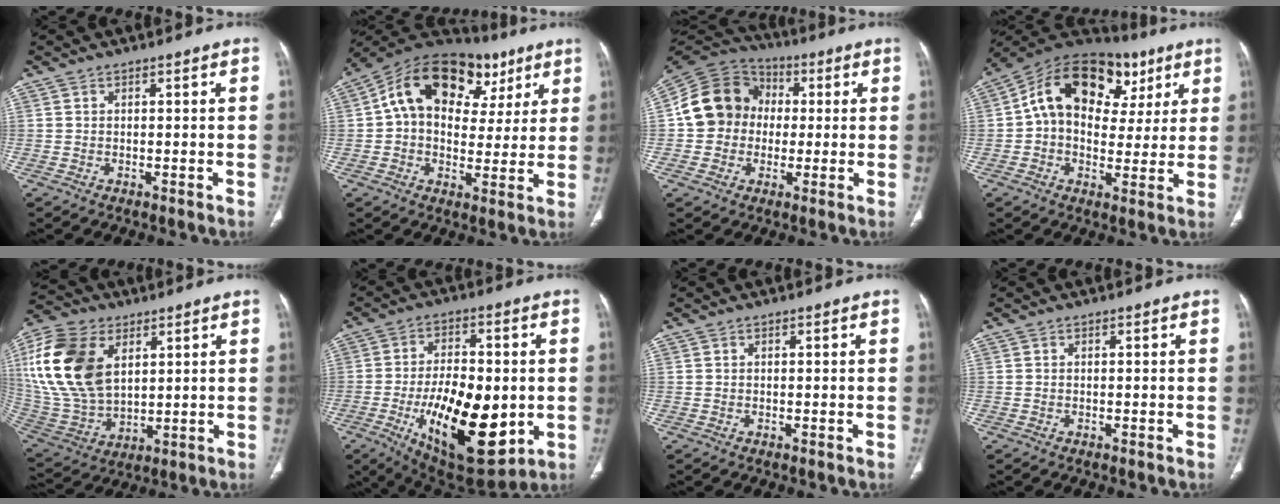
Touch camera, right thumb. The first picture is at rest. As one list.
[{"total": 21.7, "force": [7.8, 14.2, 14.4], "torque": [-0.193, 0.036, 0.118]}, {"total": 13.9, "force": [0.4, 12.4, 6.3], "torque": [-0.098, 0.029, -0.003]}, {"total": 20.7, "force": [6.7, 14.0, 13.7], "torque": [-0.182, 0.035, 0.100]}, {"total": 22.0, "force": [6.8, 13.8, 15.8], "torque": [-0.326, -0.020, 0.134]}, {"total": 21.8, "force": [-4.5, 10.4, 18.6], "torque": [-0.296, -0.004, -0.050]}, {"total": 0.0}, {"total": 0.0}]